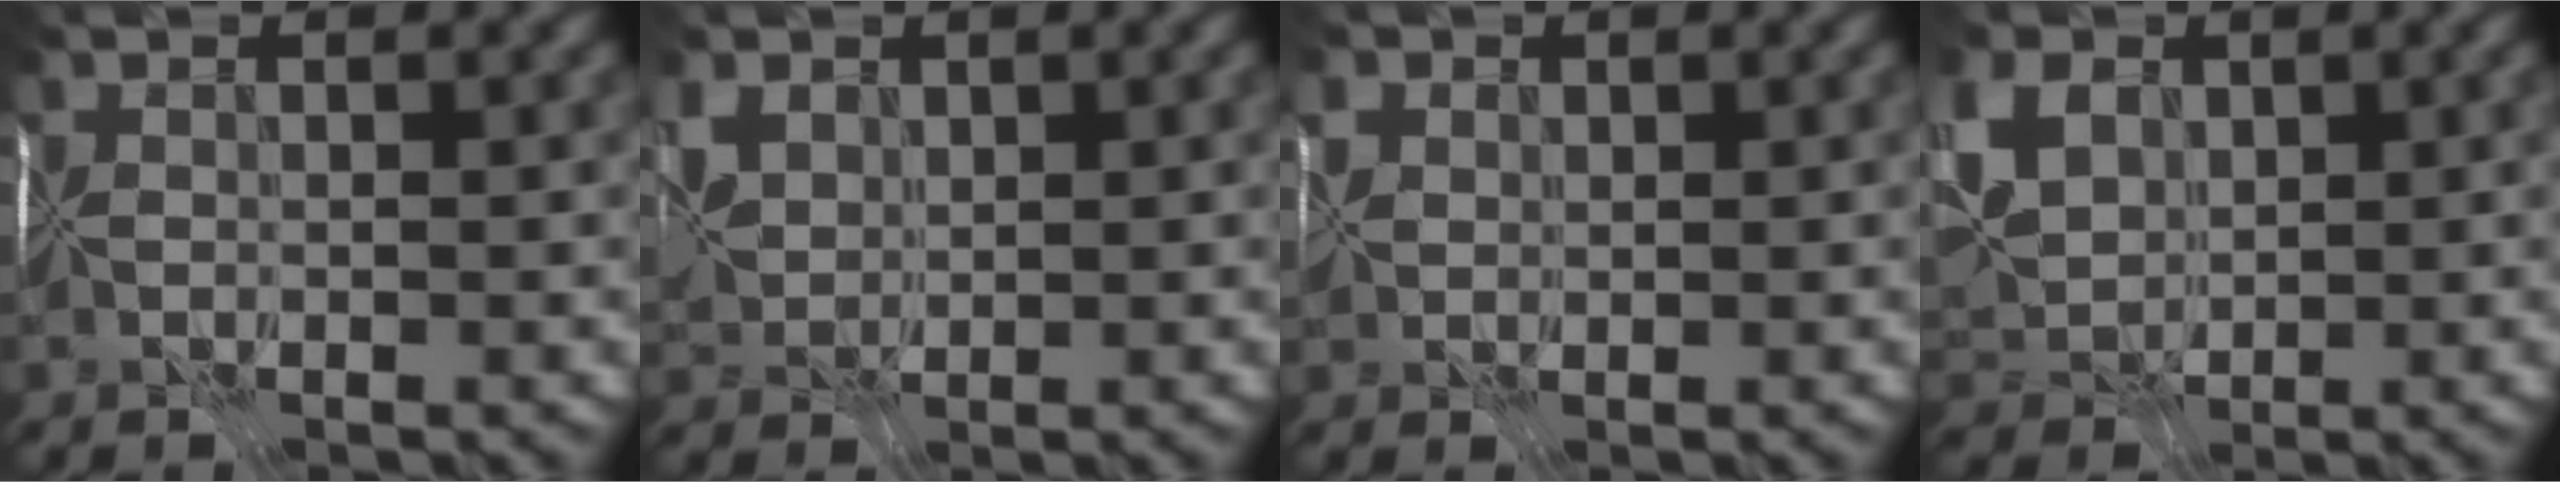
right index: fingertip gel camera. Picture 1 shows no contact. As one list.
[{"total": 2.3, "force": [1.6, 1.3, 1.0], "torque": [-0.028, 0.003, 0.030]}, {"total": 2.4, "force": [1.1, 1.8, 1.1], "torque": [-0.034, 0.013, 0.021]}, {"total": 5.6, "force": [2.1, 3.8, 3.4], "torque": [-0.089, 0.013, 0.042]}]